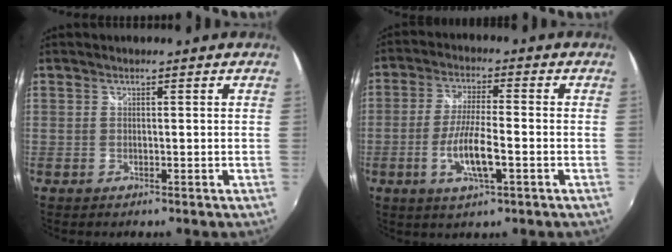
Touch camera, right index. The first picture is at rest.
{"total": 8.4, "force": [-2.9, 1.6, 7.7], "torque": [-0.155, -0.008, -0.054]}